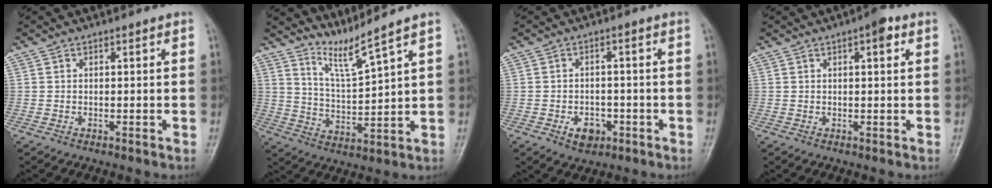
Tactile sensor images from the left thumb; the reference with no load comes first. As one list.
[{"total": 6.3, "force": [5.6, -1.6, 2.5], "torque": [-0.051, -0.066, 0.119]}, {"total": 4.9, "force": [-2.2, 3.5, 2.7], "torque": [-0.027, 0.015, -0.029]}, {"total": 3.3, "force": [1.4, 1.2, 2.7], "torque": [-0.031, 0.002, 0.013]}]